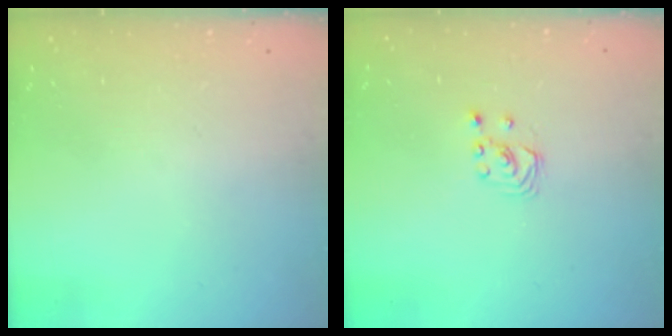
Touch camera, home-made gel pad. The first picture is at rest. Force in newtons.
{"total": 1.9, "press": 1.9, "slide": 0.2}